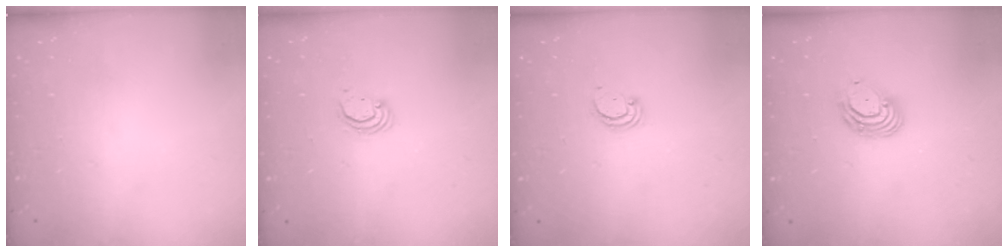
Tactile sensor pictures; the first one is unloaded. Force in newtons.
{"total": 2.7, "press": 2.7, "slide": 0.1}
{"total": 2.1, "press": 2.1, "slide": 0.2}
{"total": 7.3, "press": 7.2, "slide": 1.3}